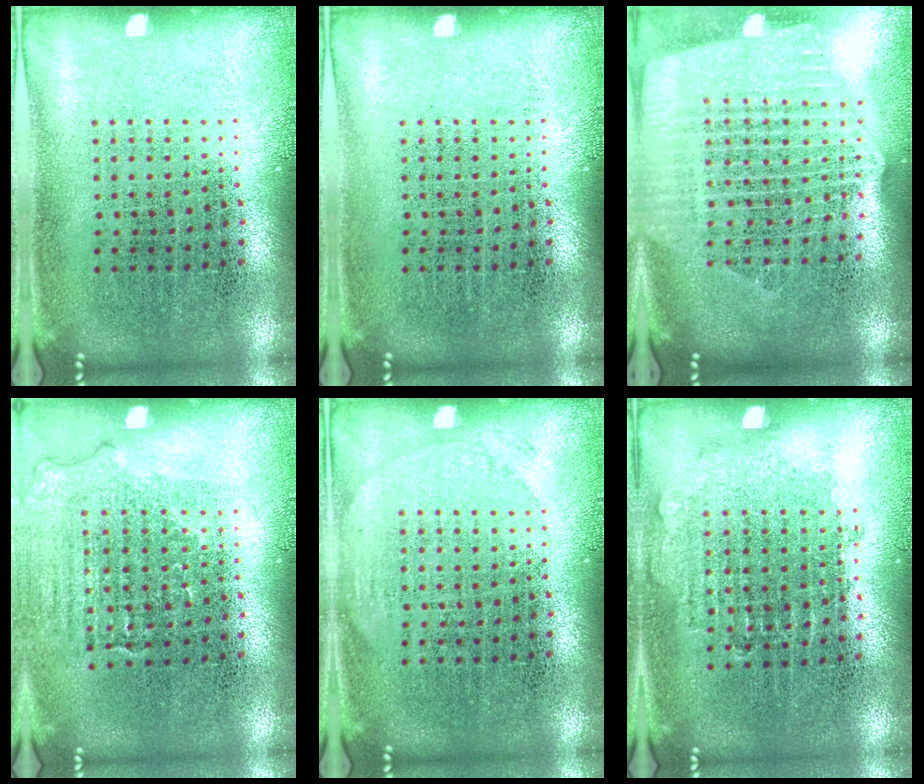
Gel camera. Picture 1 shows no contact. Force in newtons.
{"total": 0.0}
{"total": 2.7, "press": 2.3, "slide": 1.4}
{"total": 1.2, "press": 1.1, "slide": 0.5}
{"total": 1.0, "press": 1.0, "slide": 0.1}
{"total": 0.8, "press": 0.7, "slide": 0.3}